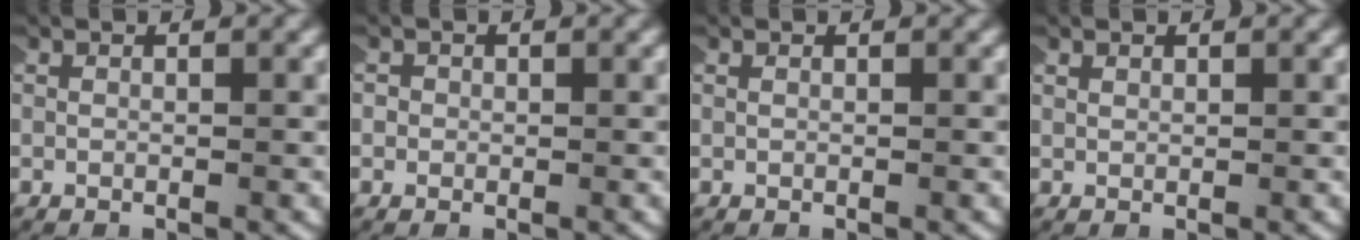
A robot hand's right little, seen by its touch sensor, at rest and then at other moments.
{"total": 1.1, "force": [-0.1, 1.1, -0.1], "torque": [-0.002, 0.003, -0.008]}
{"total": 0.0}
{"total": 0.5, "force": [0.5, 0.2, 0.2], "torque": [-0.010, -0.003, 0.012]}